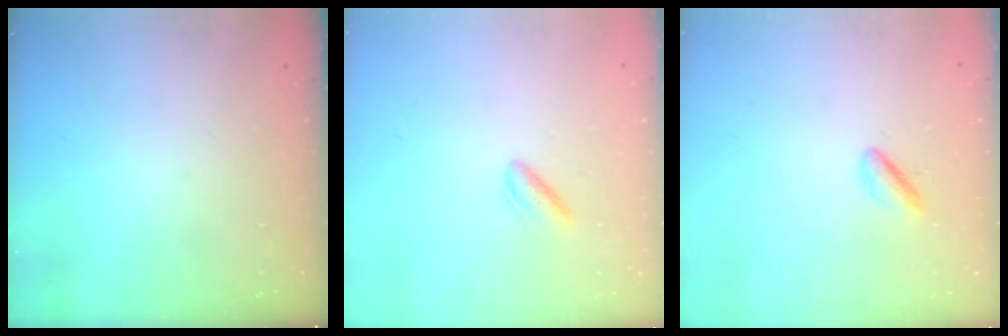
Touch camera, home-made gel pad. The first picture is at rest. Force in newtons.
{"total": 2.6, "press": 2.2, "slide": 1.3}
{"total": 2.2, "press": 1.8, "slide": 1.2}